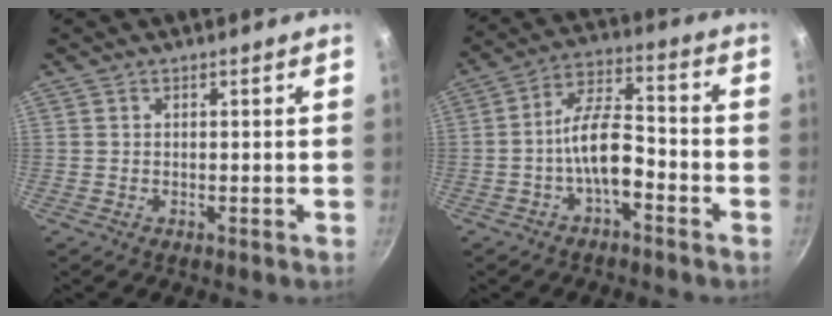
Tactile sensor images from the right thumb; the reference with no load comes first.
{"total": 9.0, "force": [-3.7, 3.8, 7.2], "torque": [-0.117, 0.047, -0.073]}